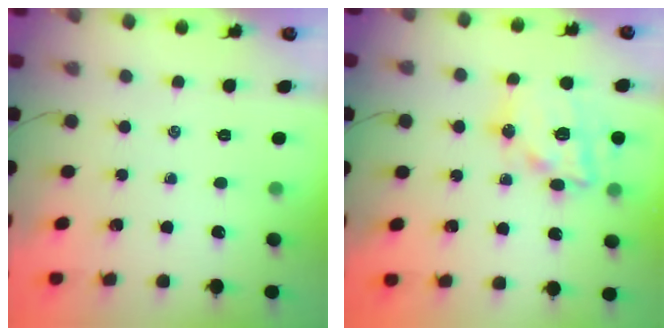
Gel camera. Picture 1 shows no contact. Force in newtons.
{"total": 17.0, "press": 16.7, "slide": 3.5}